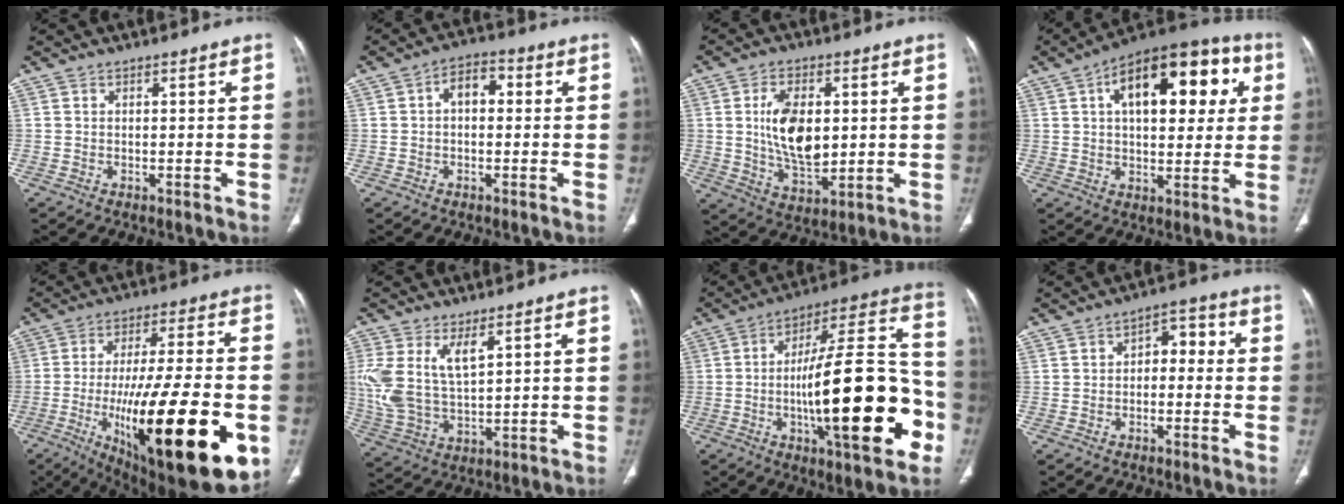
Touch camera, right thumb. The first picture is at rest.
{"total": 5.4, "force": [0.5, 3.4, 4.1], "torque": [-0.052, 0.021, -0.002]}
{"total": 12.4, "force": [1.5, 7.1, 10.1], "torque": [-0.162, -0.014, 0.037]}
{"total": 22.1, "force": [6.6, 11.2, 17.8], "torque": [-0.218, 0.023, 0.089]}
{"total": 31.6, "force": [-8.8, 9.5, 28.9], "torque": [-0.422, -0.014, -0.115]}
{"total": 11.0, "force": [4.1, 5.1, 8.8], "torque": [-0.196, -0.013, 0.097]}
{"total": 28.8, "force": [-7.3, 8.0, 26.7], "torque": [-0.387, 0.031, -0.108]}
{"total": 5.2, "force": [-0.4, 3.4, 3.9], "torque": [-0.036, 0.031, -0.017]}